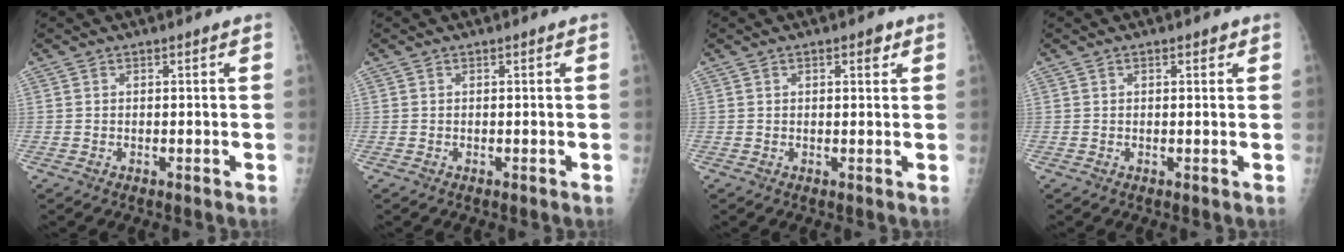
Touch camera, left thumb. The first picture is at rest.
{"total": 0.0}
{"total": 2.4, "force": [1.1, 1.0, 1.8], "torque": [-0.018, -0.001, 0.013]}
{"total": 1.4, "force": [0.7, 0.7, 1.0], "torque": [-0.011, 0.000, 0.008]}